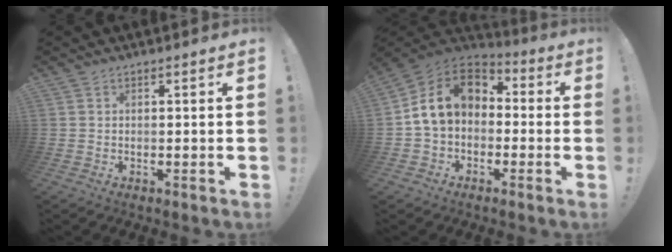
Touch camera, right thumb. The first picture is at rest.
{"total": 14.5, "force": [2.0, 10.6, 9.6], "torque": [-0.156, 0.018, 0.040]}